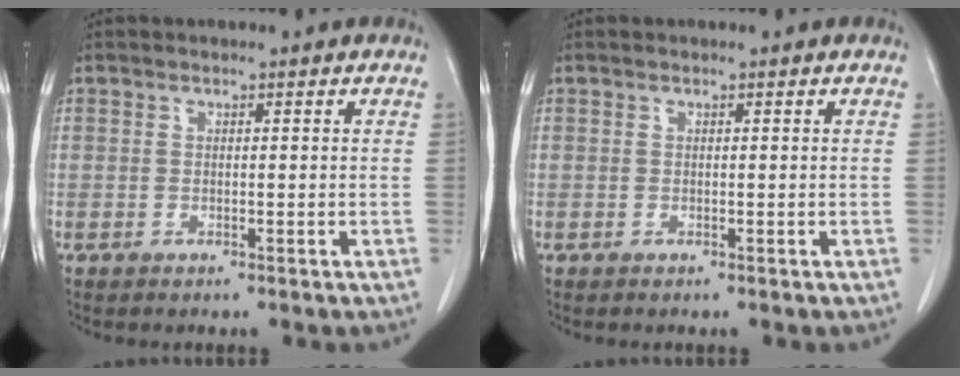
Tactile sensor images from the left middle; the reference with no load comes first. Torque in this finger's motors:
{"motor_torque": [-0.01, 0.00, 0.03, 0.00]}